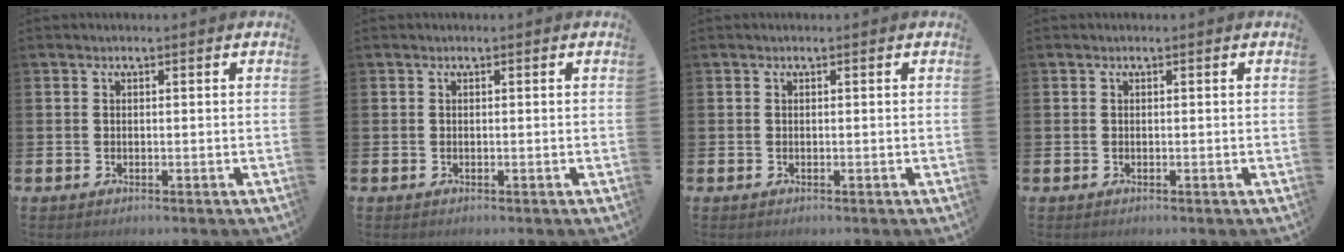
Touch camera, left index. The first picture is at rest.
{"total": 0.0}
{"total": 0.0}
{"total": 0.0}